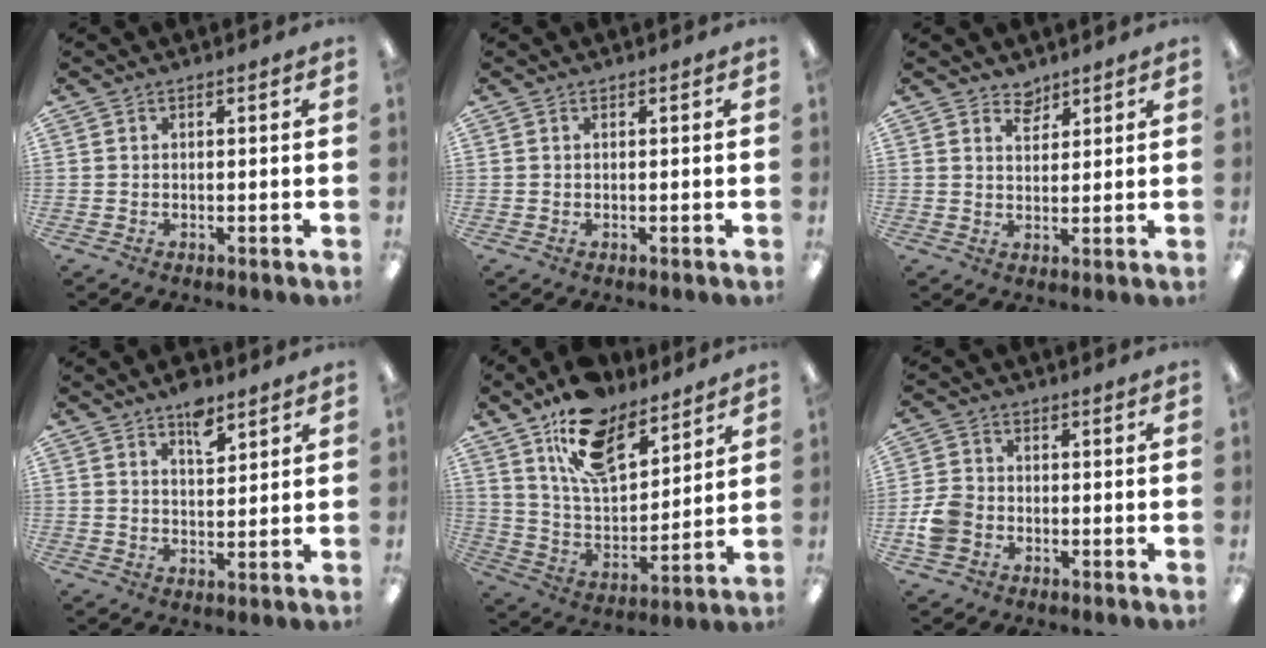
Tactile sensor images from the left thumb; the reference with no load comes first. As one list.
[{"total": 0.0}, {"total": 3.6, "force": [3.2, 1.6, 0.3], "torque": [0.003, -0.022, 0.059]}, {"total": 6.5, "force": [4.8, 2.9, 3.3], "torque": [-0.037, -0.028, 0.080]}, {"total": 16.6, "force": [12.0, 7.7, 8.5], "torque": [-0.152, -0.061, 0.217]}, {"total": 6.4, "force": [-2.1, 5.1, 3.3], "torque": [-0.064, 0.018, -0.036]}]